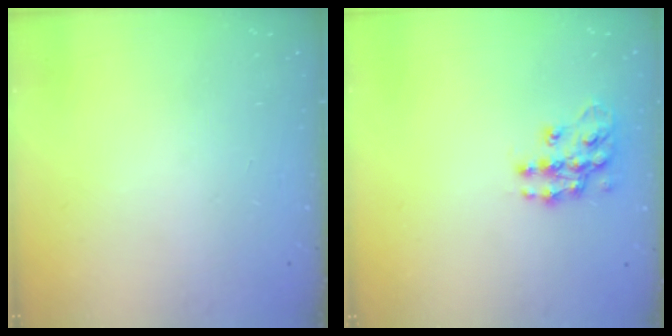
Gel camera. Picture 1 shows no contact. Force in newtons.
{"total": 11.8, "press": 11.7, "slide": 0.6}